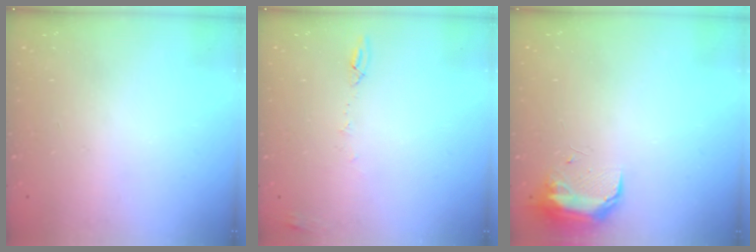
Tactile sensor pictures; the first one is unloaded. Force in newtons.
{"total": 5.2, "press": 5.1, "slide": 0.7}
{"total": 8.9, "press": 8.8, "slide": 1.1}